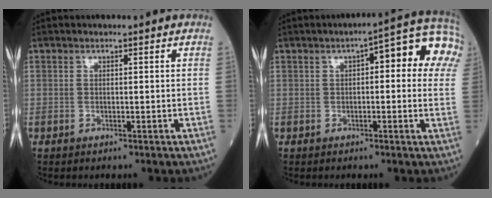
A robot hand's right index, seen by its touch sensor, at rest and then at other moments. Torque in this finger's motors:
{"motor_torque": [0.92, 0.02, 0.39, 0.09]}